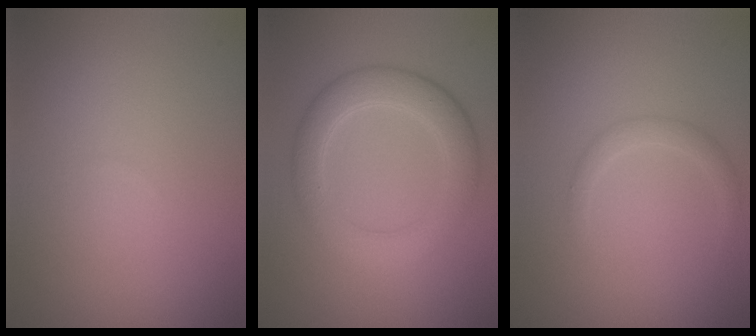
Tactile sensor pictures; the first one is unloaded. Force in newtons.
{"total": 4.4, "press": 4.4, "slide": 0.1}
{"total": 1.3, "press": 1.3, "slide": 0.0}